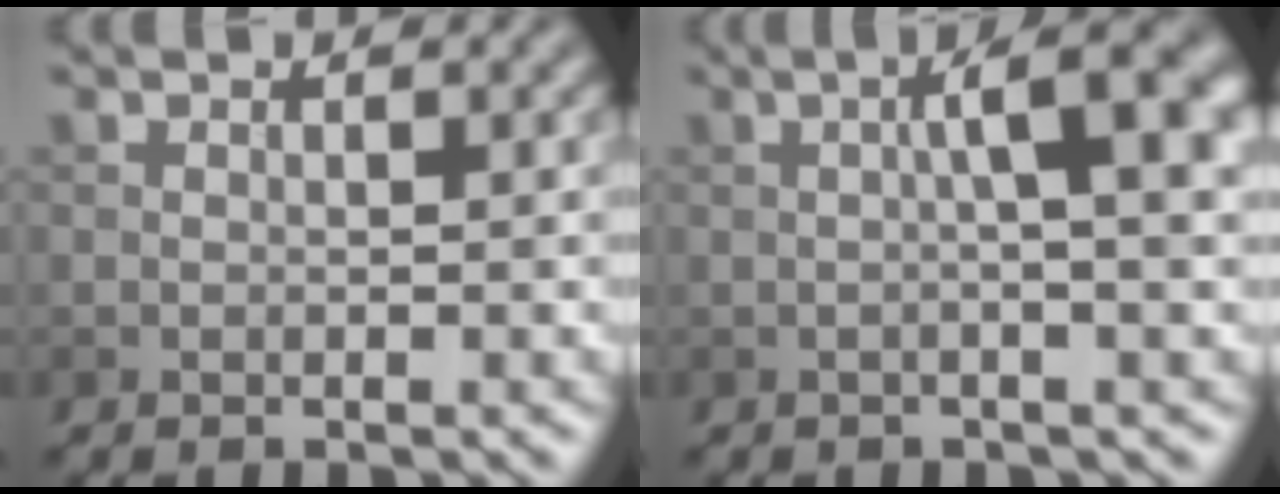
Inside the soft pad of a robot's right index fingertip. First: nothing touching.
{"total": 7.1, "force": [0.8, 1.7, 6.8], "torque": [-0.086, 0.015, 0.008]}